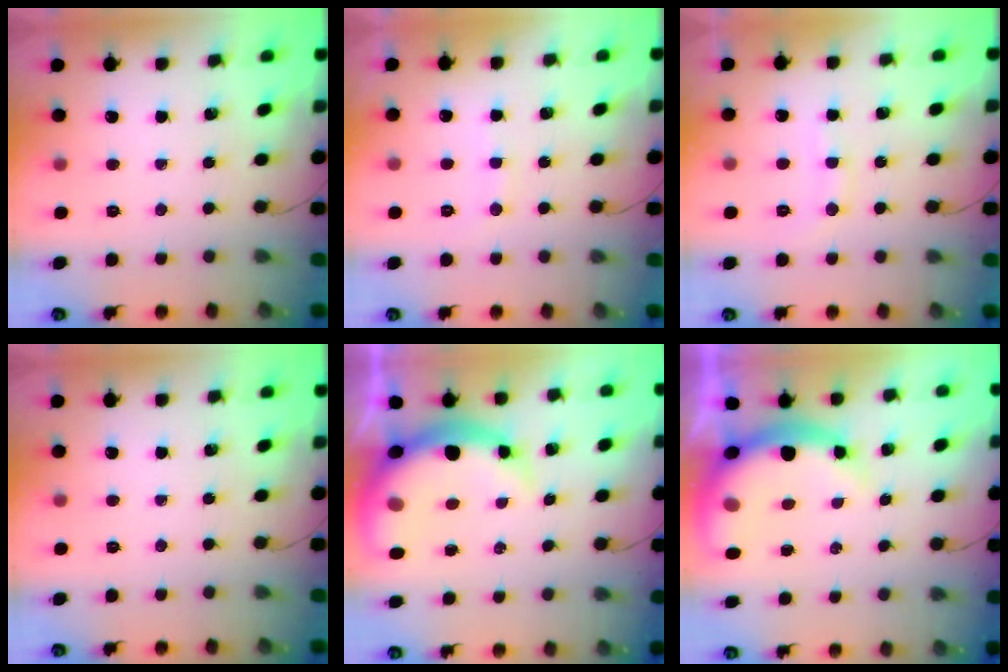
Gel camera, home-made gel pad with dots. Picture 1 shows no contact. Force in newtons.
{"total": 6.8, "press": 6.7, "slide": 1.4}
{"total": 7.3, "press": 7.2, "slide": 1.3}
{"total": 0.0}
{"total": 10.3, "press": 10.0, "slide": 2.6}
{"total": 10.5, "press": 10.1, "slide": 2.7}